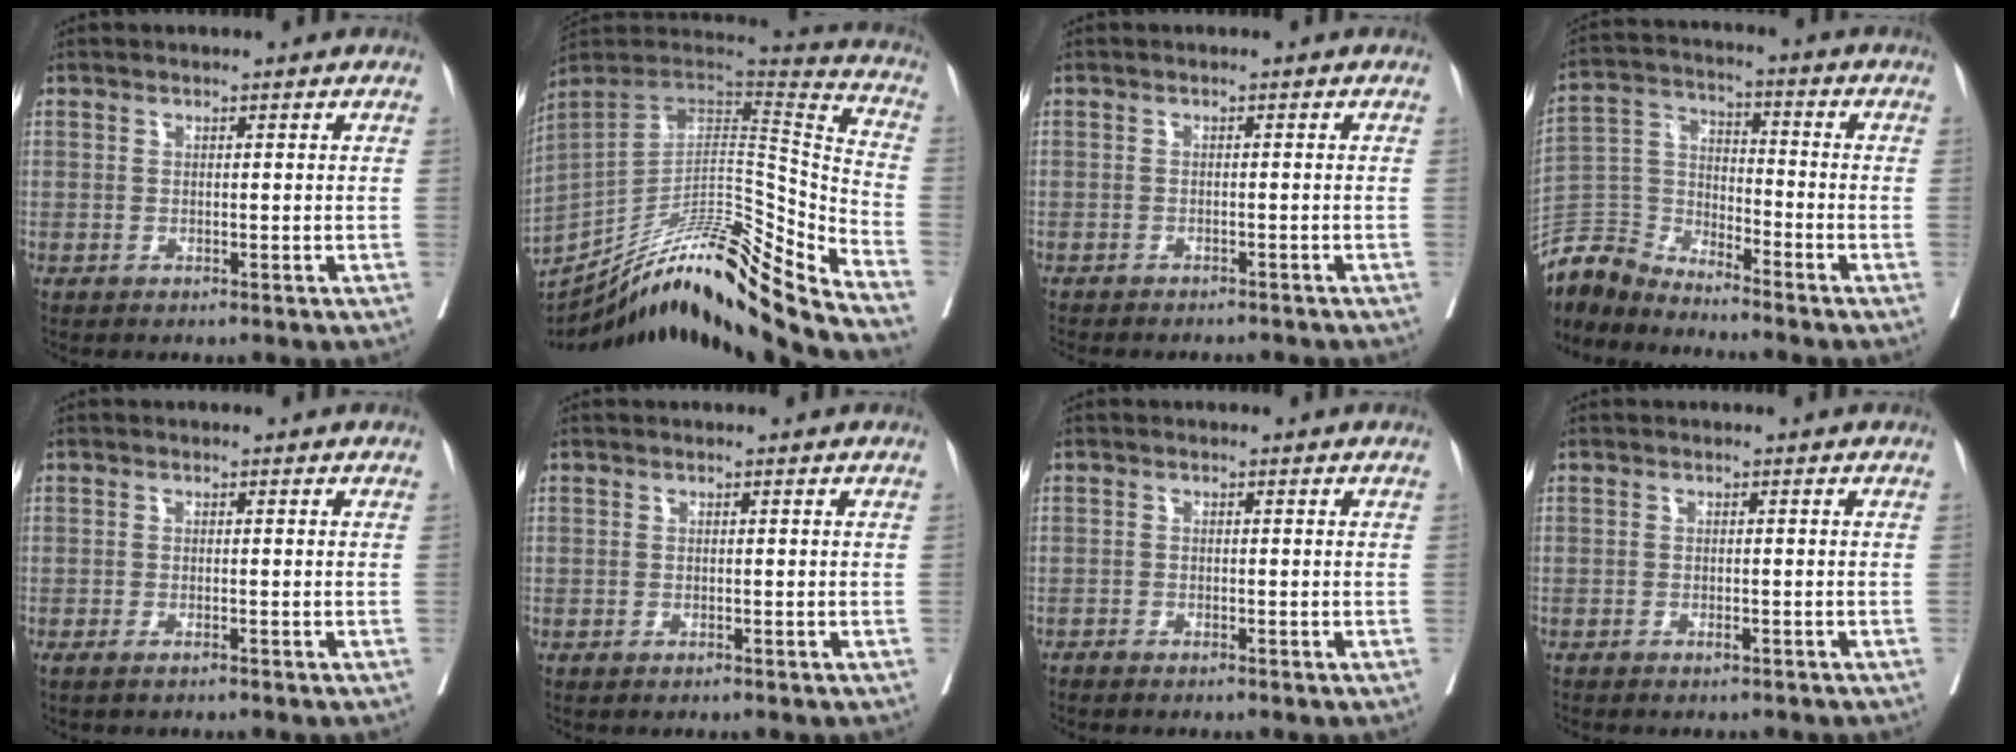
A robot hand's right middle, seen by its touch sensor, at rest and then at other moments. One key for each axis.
{"total": 29.6, "fx": -24.3, "fy": 0.6, "fz": 17.0, "tx": -0.239, "ty": -0.021, "tz": -0.386}
{"total": 7.6, "fx": -6.9, "fy": 1.9, "fz": 2.7, "tx": -0.036, "ty": -0.003, "tz": -0.085}
{"total": 7.9, "fx": -7.9, "fy": 0.9, "fz": -0.1, "tx": 0.000, "ty": 0.017, "tz": -0.163}
{"total": 1.1, "fx": -0.8, "fy": 0.0, "fz": 0.7, "tx": -0.011, "ty": -0.001, "tz": -0.011}
{"total": 0.0}
{"total": 1.0, "fx": -0.9, "fy": 0.1, "fz": 0.3, "tx": -0.004, "ty": 0.001, "tz": -0.016}
{"total": 1.0, "fx": -0.8, "fy": 0.1, "fz": 0.6, "tx": -0.016, "ty": -0.001, "tz": -0.009}